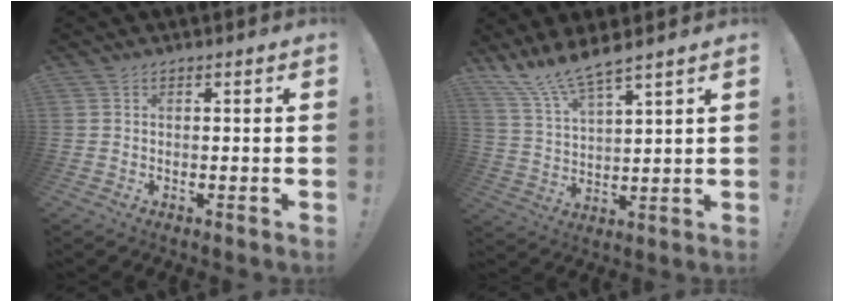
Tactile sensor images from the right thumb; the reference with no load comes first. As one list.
[{"total": 9.3, "force": [8.5, 0.2, 3.6], "torque": [-0.082, -0.056, 0.152]}]